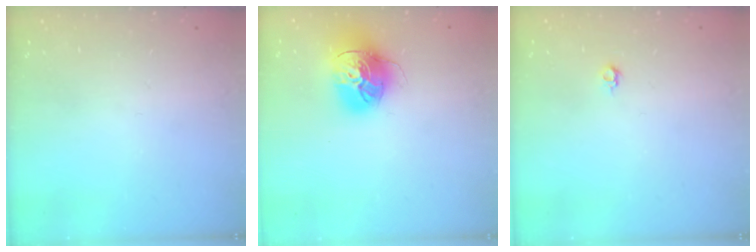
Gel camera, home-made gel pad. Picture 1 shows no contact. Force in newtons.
{"total": 16.8, "press": 16.7, "slide": 1.9}
{"total": 4.0, "press": 3.9, "slide": 0.7}